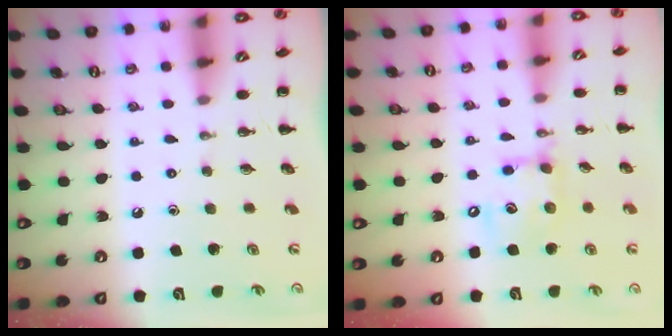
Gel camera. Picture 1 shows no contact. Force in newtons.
{"total": 12.2, "press": 12.0, "slide": 1.9}